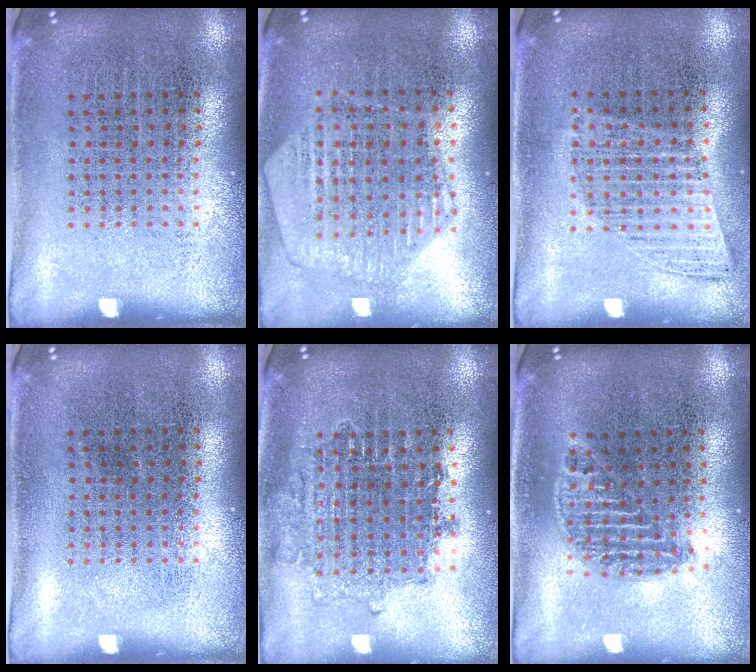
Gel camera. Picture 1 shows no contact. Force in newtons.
{"total": 1.2, "press": 1.2, "slide": 0.1}
{"total": 0.9, "press": 0.9, "slide": 0.3}
{"total": 0.0}
{"total": 1.6, "press": 1.3, "slide": 0.9}
{"total": 1.1, "press": 1.0, "slide": 0.4}